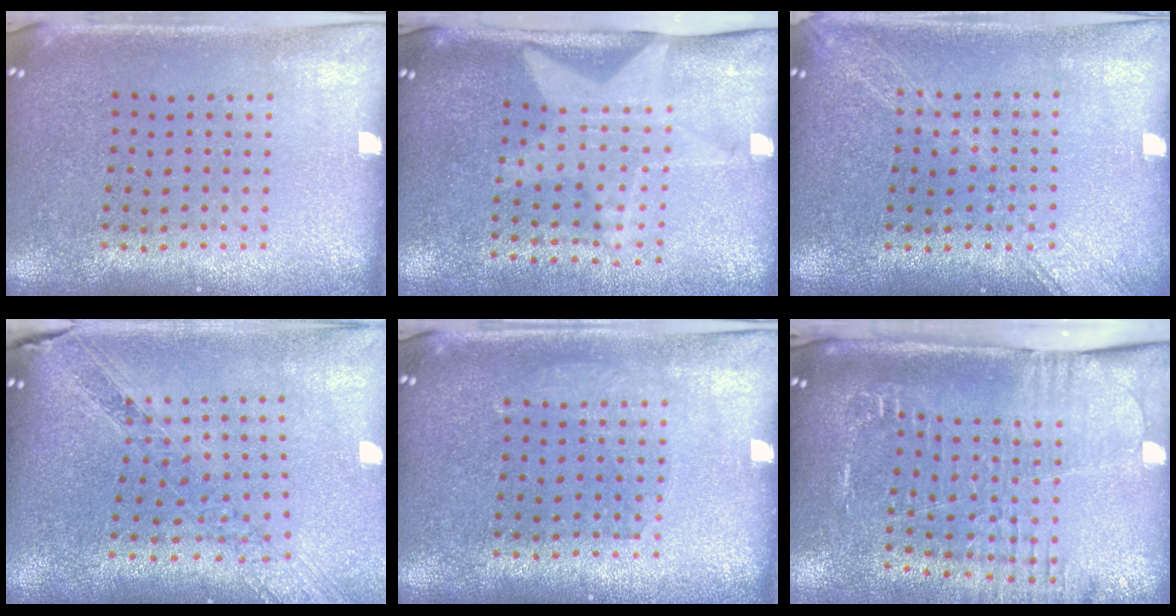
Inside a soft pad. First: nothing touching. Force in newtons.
{"total": 2.1, "press": 1.5, "slide": 1.4}
{"total": 2.7, "press": 2.6, "slide": 0.4}
{"total": 1.2, "press": 1.2, "slide": 0.3}
{"total": 0.9, "press": 0.9, "slide": 0.2}
{"total": 2.5, "press": 2.1, "slide": 1.3}